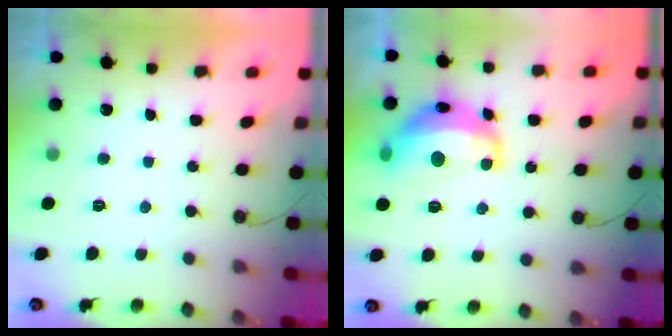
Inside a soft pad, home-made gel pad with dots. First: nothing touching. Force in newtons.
{"total": 15.6, "press": 15.6, "slide": 1.0}